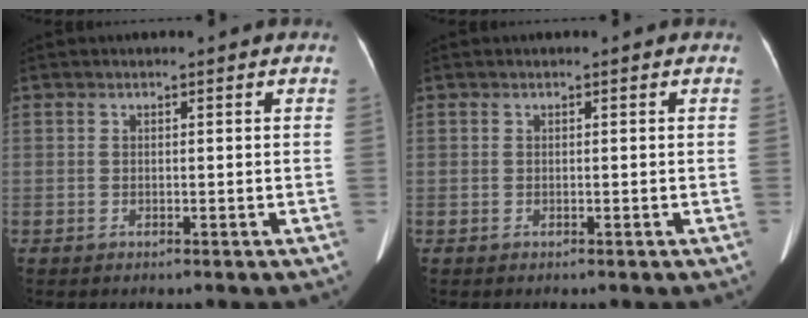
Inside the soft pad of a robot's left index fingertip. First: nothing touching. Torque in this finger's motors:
{"motor_torque": [0.02, 0.00, 0.00, 0.02]}